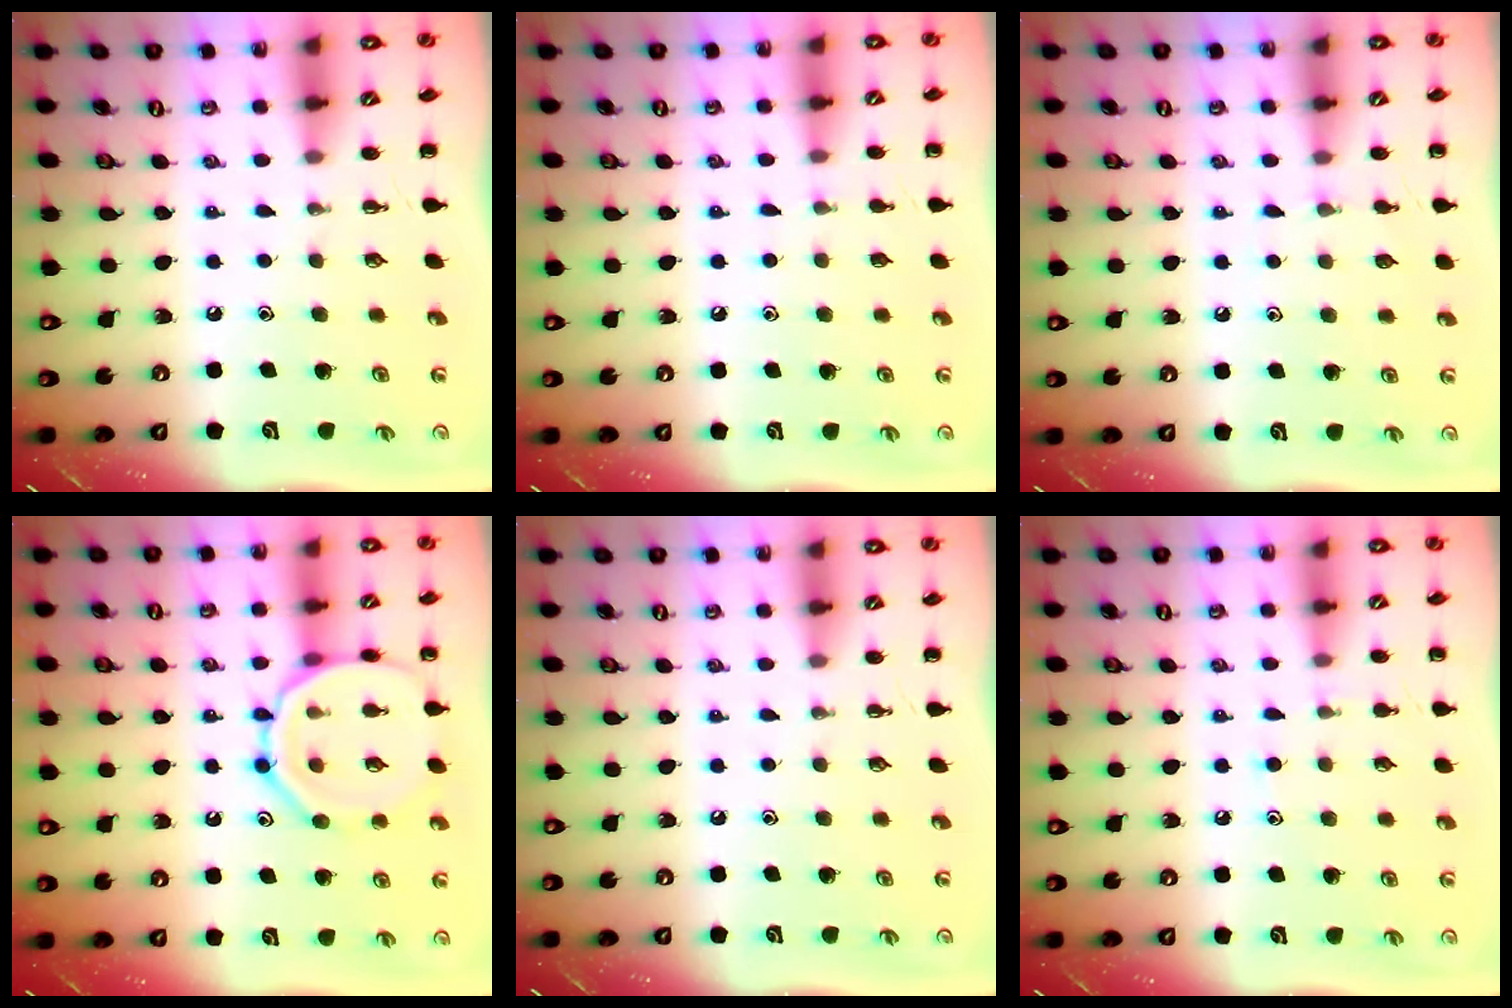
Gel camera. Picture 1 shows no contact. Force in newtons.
{"total": 2.6, "press": 2.4, "slide": 1.0}
{"total": 4.2, "press": 3.9, "slide": 1.6}
{"total": 14.0, "press": 14.0, "slide": 0.8}
{"total": 0.0}
{"total": 6.3, "press": 5.9, "slide": 2.1}